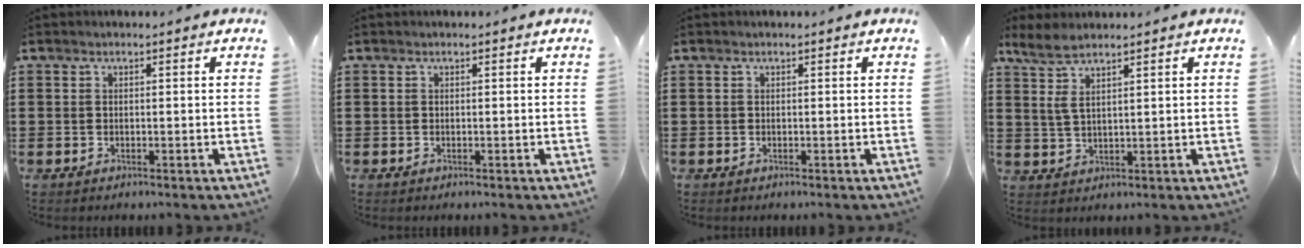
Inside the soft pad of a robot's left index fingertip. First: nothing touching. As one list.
[{"total": 0.0}, {"total": 0.0}, {"total": 4.3, "force": [2.7, 1.0, 3.1], "torque": [-0.076, 0.000, 0.047]}]